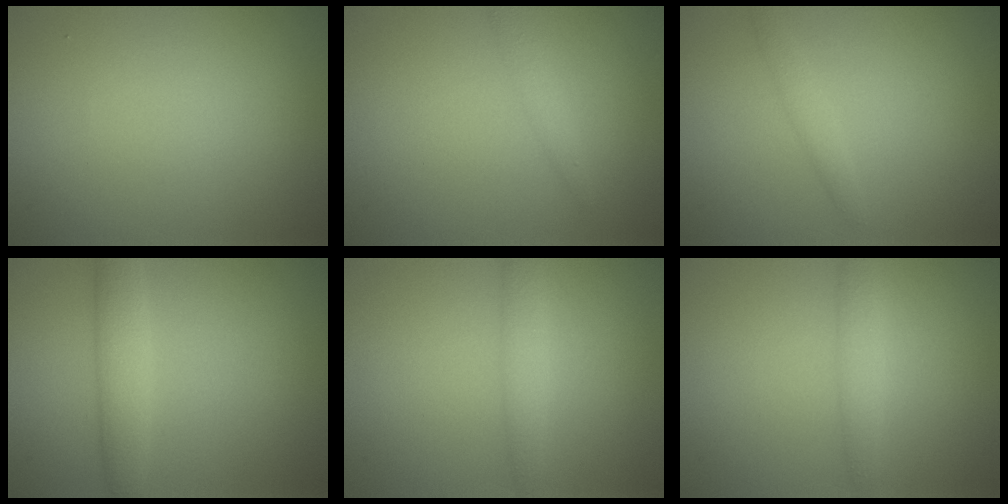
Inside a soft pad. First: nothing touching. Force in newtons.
{"total": 1.2, "press": 1.2, "slide": 0.1}
{"total": 1.2, "press": 1.2, "slide": 0.1}
{"total": 2.9, "press": 2.9, "slide": 0.0}
{"total": 1.9, "press": 1.9, "slide": 0.1}
{"total": 1.9, "press": 1.9, "slide": 0.1}